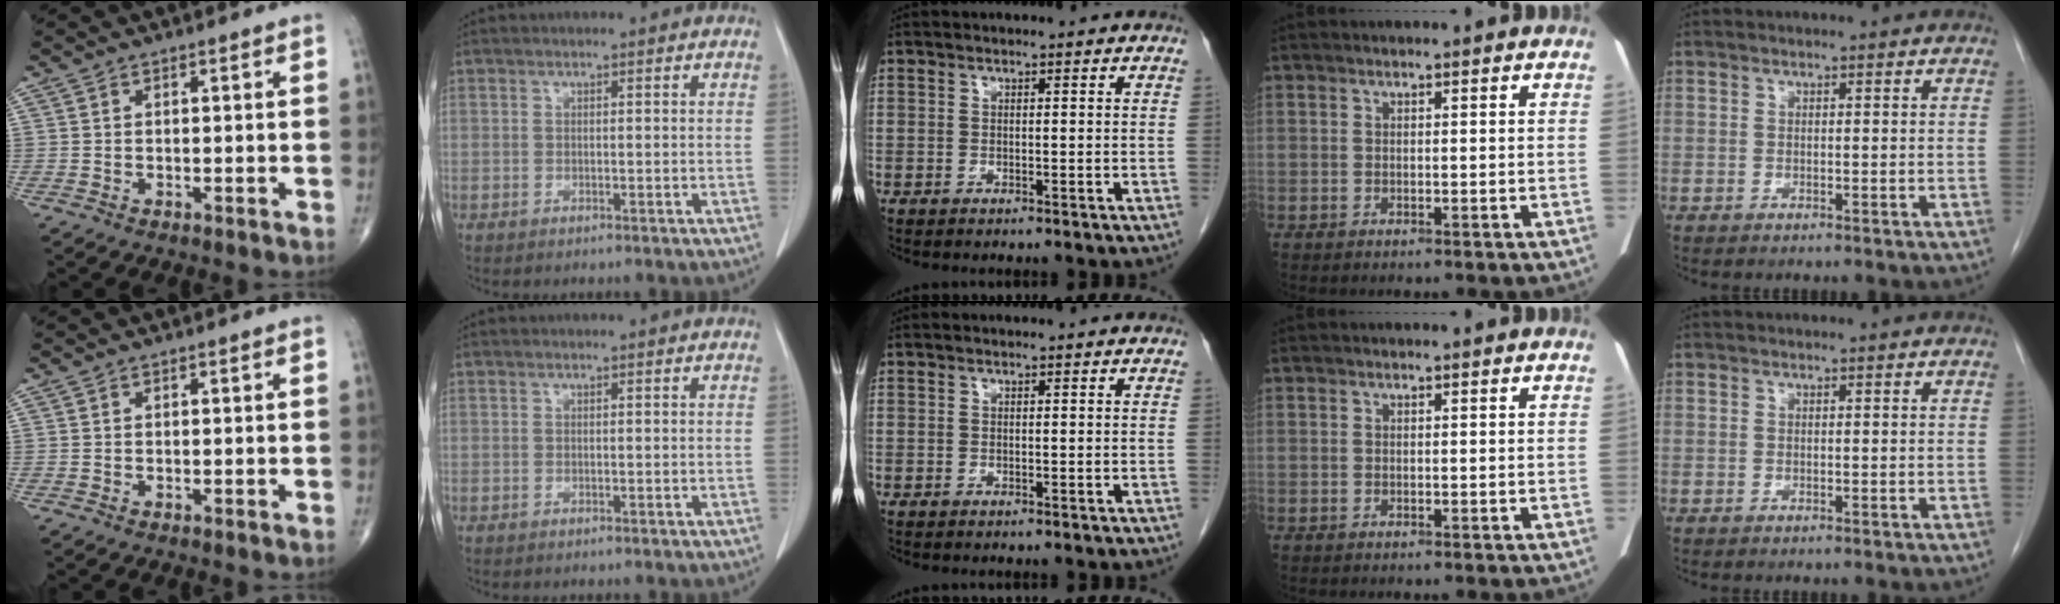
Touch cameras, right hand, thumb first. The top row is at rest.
{}